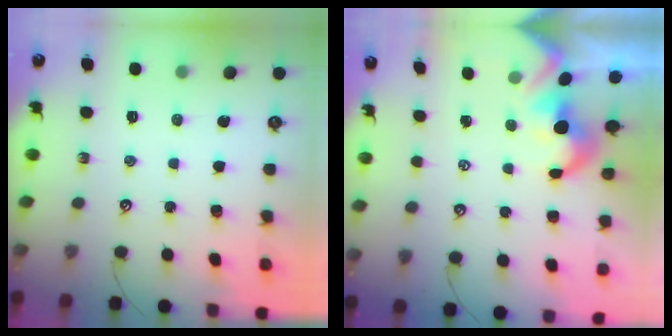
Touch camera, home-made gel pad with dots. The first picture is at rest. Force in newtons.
{"total": 1.9, "press": 1.8, "slide": 0.7}